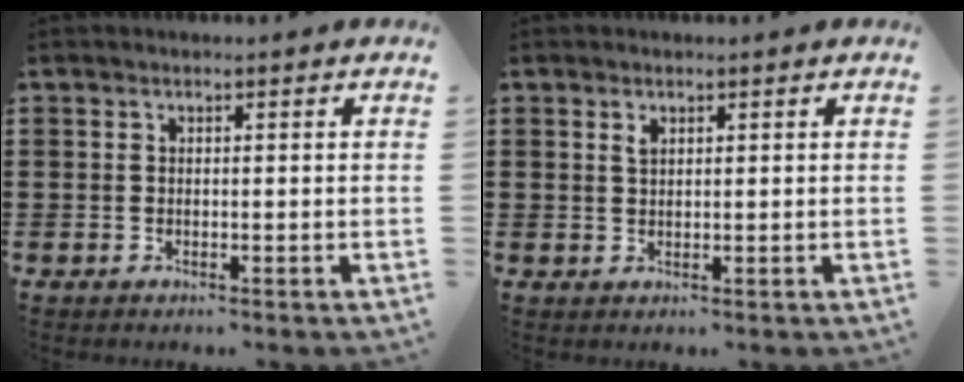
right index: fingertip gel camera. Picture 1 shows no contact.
{"total": 1.1, "force": [0.7, 0.5, 0.7], "torque": [-0.016, 0.004, 0.012]}